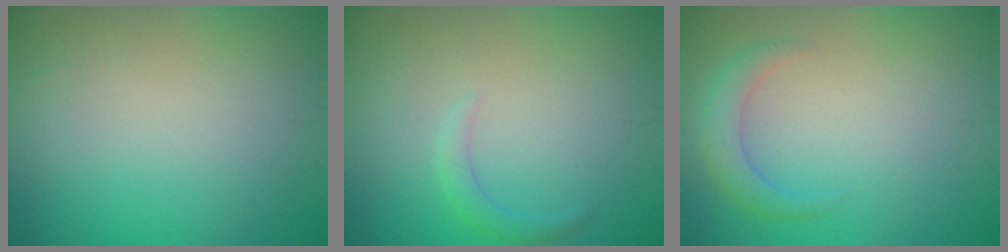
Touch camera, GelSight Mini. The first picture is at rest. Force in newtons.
{"total": 1.2, "press": 1.2, "slide": 0.1}
{"total": 2.2, "press": 2.2, "slide": 0.1}